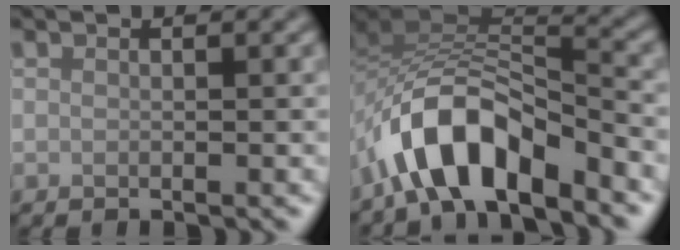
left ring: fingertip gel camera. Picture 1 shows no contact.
{"total": 7.8, "force": [-5.1, 3.4, 4.9], "torque": [-0.078, 0.003, -0.097]}